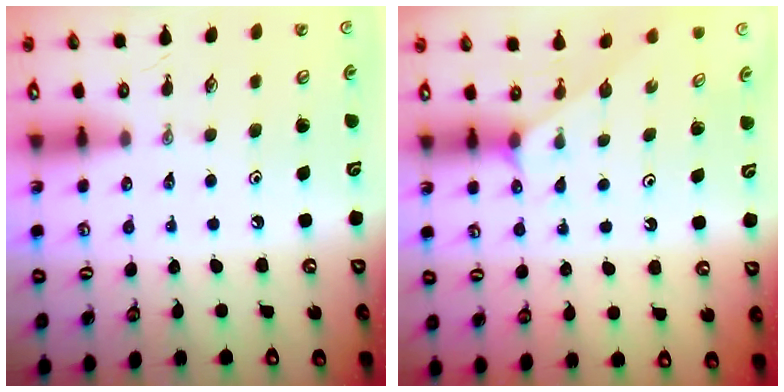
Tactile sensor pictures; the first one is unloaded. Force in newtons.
{"total": 2.6, "press": 2.6, "slide": 0.3}